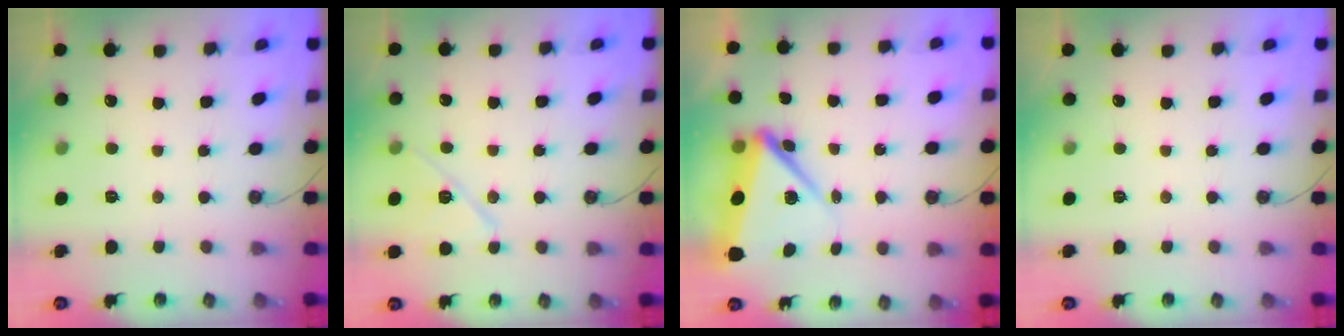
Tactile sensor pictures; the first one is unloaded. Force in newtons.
{"total": 10.0, "press": 10.0, "slide": 0.7}
{"total": 10.0, "press": 9.9, "slide": 1.5}
{"total": 0.0}